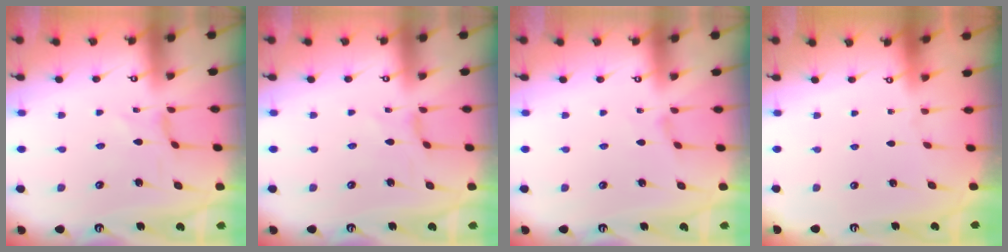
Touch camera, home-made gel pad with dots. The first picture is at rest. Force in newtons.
{"total": 1.6, "press": 1.5, "slide": 0.4}
{"total": 1.8, "press": 1.7, "slide": 0.4}
{"total": 0.0}